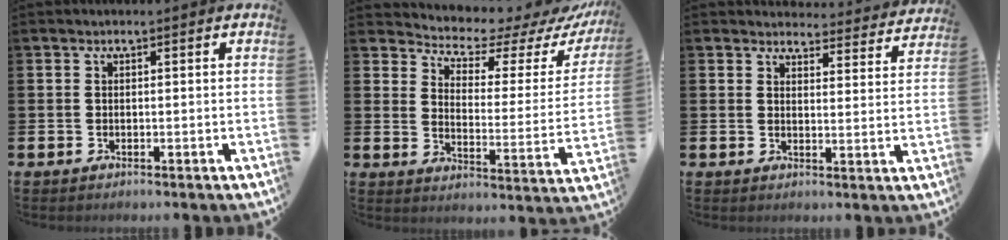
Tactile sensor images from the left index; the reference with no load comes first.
{"total": 5.9, "force": [5.7, 1.5, 1.1], "torque": [-0.041, -0.053, 0.090]}
{"total": 3.8, "force": [3.7, 0.8, 0.0], "torque": [-0.002, -0.031, 0.062]}